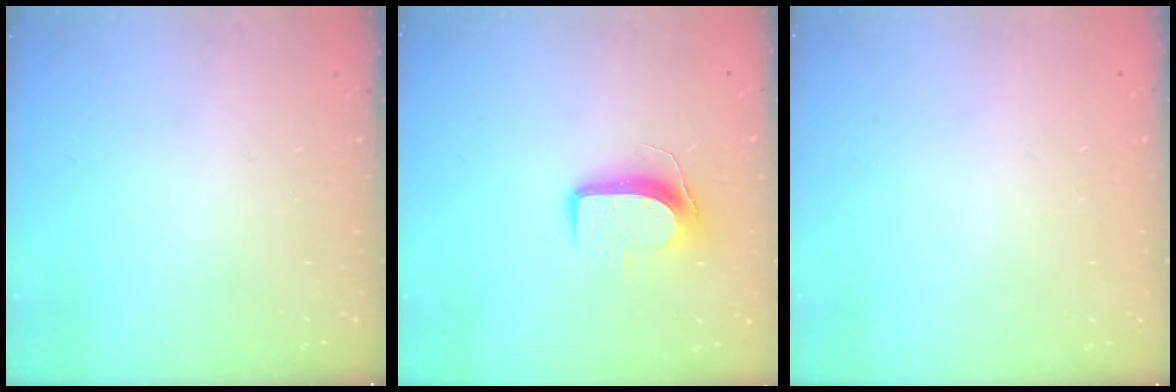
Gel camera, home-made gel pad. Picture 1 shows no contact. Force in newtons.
{"total": 9.2, "press": 9.1, "slide": 0.9}
{"total": 0.0}